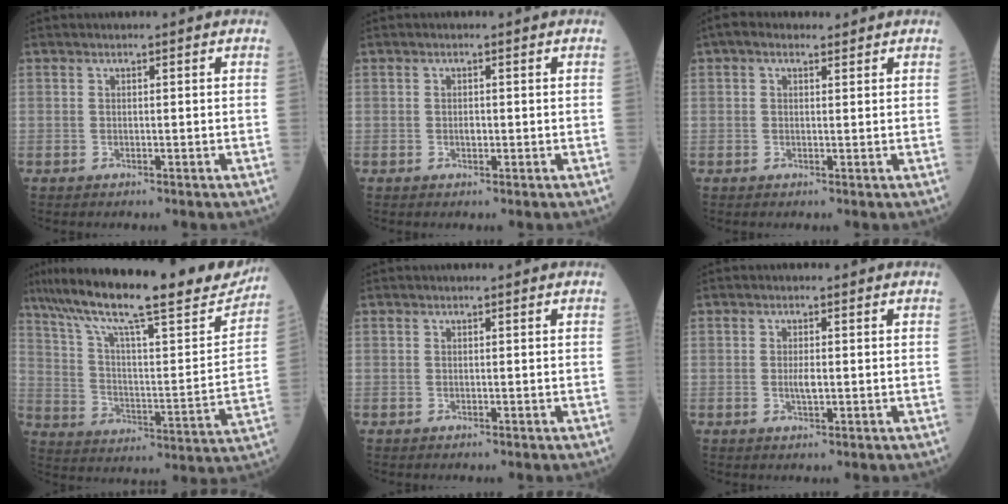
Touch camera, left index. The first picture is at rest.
{"total": 0.9, "force": [-0.1, 0.6, 0.7], "torque": [-0.015, 0.000, -0.002]}
{"total": 2.4, "force": [1.5, 1.3, 1.4], "torque": [-0.034, 0.022, 0.025]}
{"total": 26.7, "force": [21.9, 4.1, 14.8], "torque": [-0.250, -0.006, 0.316]}
{"total": 0.0}
{"total": 1.9, "force": [-0.2, 0.5, 1.9], "torque": [-0.040, -0.001, -0.002]}